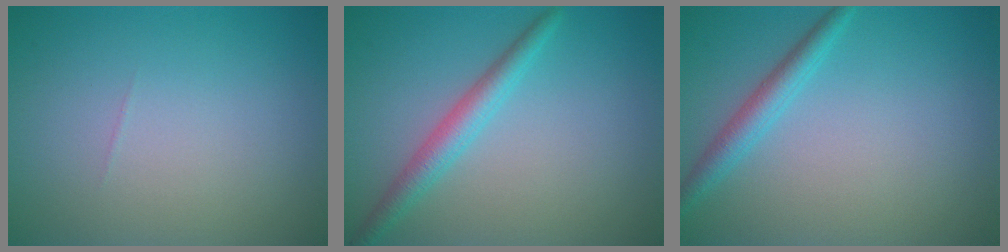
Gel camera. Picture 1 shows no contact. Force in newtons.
{"total": 2.8, "press": 2.8, "slide": 0.0}
{"total": 2.4, "press": 2.4, "slide": 0.1}